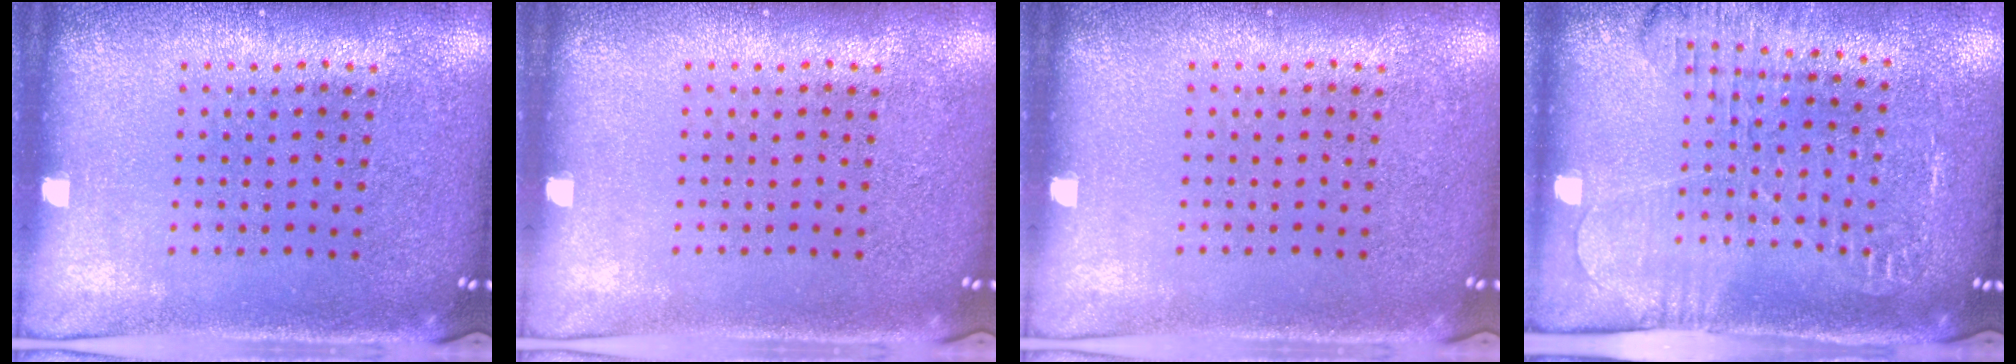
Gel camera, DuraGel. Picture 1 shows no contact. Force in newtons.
{"total": 0.0}
{"total": 0.0}
{"total": 1.9, "press": 1.9, "slide": 0.1}